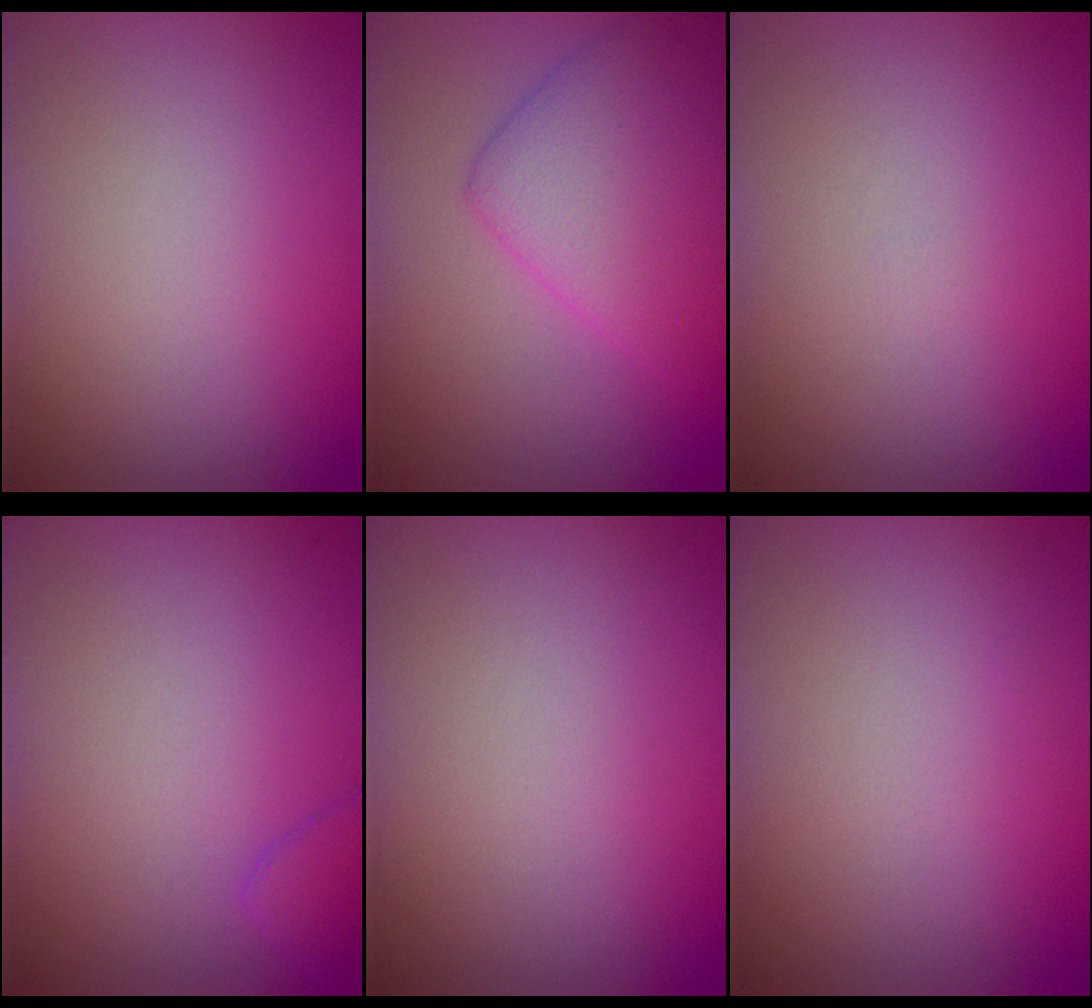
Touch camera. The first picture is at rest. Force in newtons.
{"total": 5.4, "press": 5.4, "slide": 0.2}
{"total": 0.0}
{"total": 1.5, "press": 1.5, "slide": 0.1}
{"total": 0.0}
{"total": 0.0}